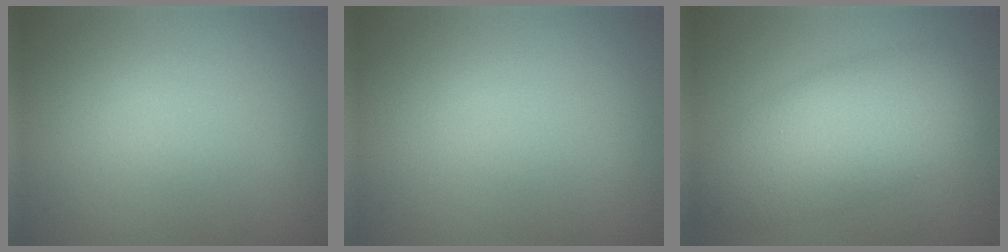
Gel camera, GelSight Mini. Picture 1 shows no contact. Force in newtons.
{"total": 0.0}
{"total": 7.2, "press": 7.2, "slide": 0.1}